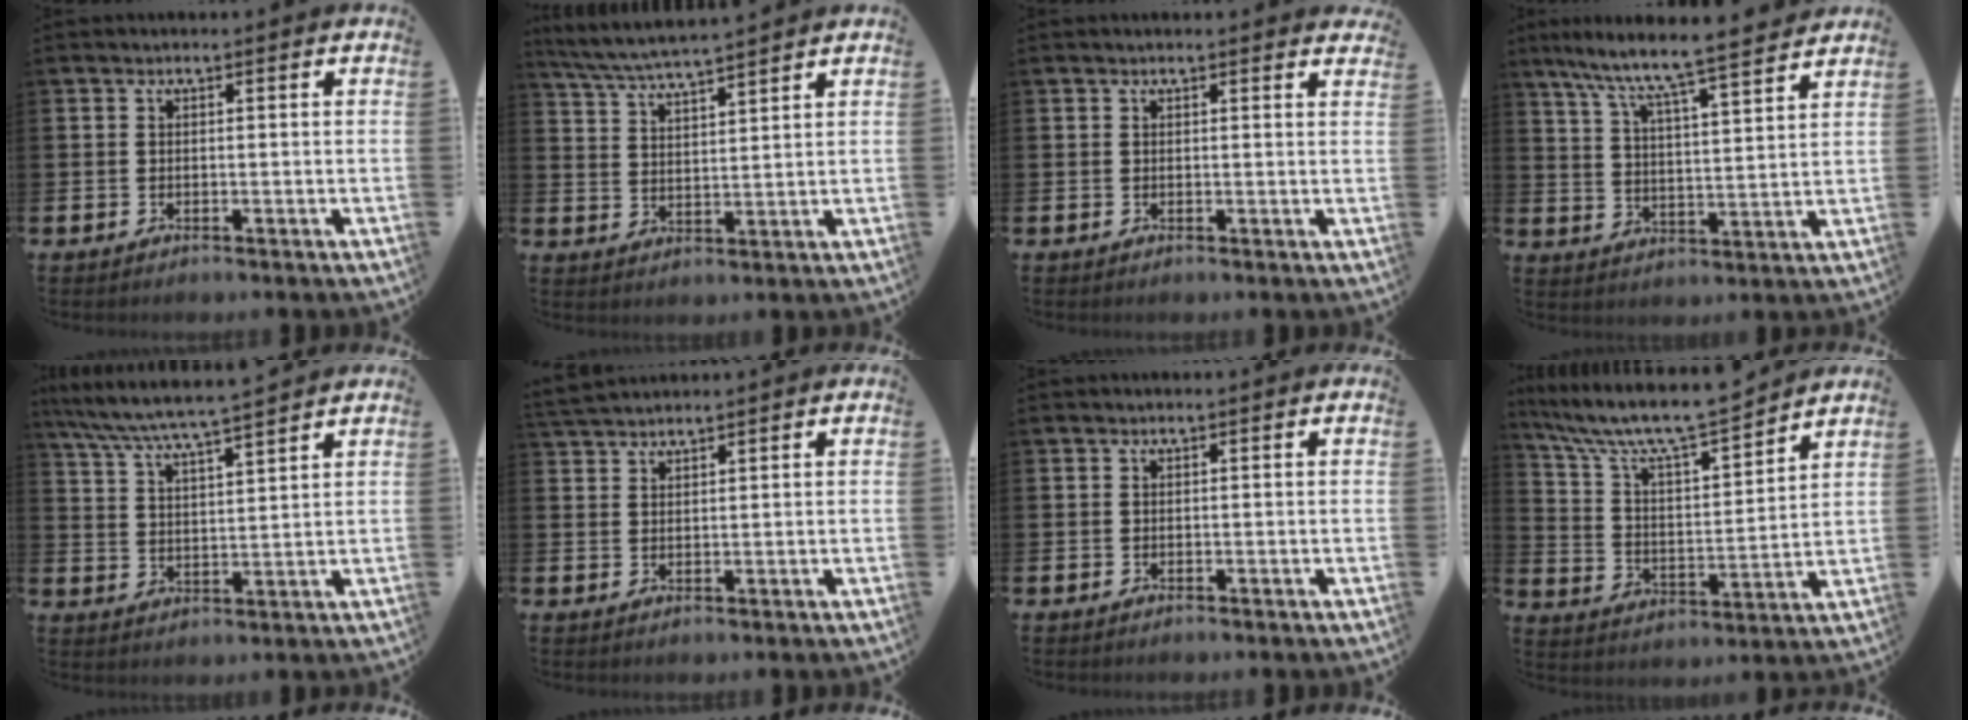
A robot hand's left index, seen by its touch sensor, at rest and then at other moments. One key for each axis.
{"total": 5.7, "fx": 5.5, "fy": 0.0, "fz": 1.4, "tx": -0.044, "ty": -0.031, "tz": 0.097}
{"total": 0.9, "fx": 0.9, "fy": 0.0, "fz": 0.2, "tx": 0.001, "ty": 0.000, "tz": 0.015}
{"total": 8.0, "fx": 7.5, "fy": 0.0, "fz": 2.8, "tx": -0.078, "ty": -0.064, "tz": 0.125}
{"total": 6.6, "fx": 6.3, "fy": 0.0, "fz": 2.0, "tx": -0.058, "ty": -0.040, "tz": 0.109}
{"total": 2.5, "fx": 2.5, "fy": 0.3, "fz": 0.0, "tx": -0.002, "ty": -0.008, "tz": 0.046}
{"total": 0.0}
{"total": 10.0, "fx": 9.2, "fy": 1.4, "fz": 3.7, "tx": -0.109, "ty": -0.061, "tz": 0.156}